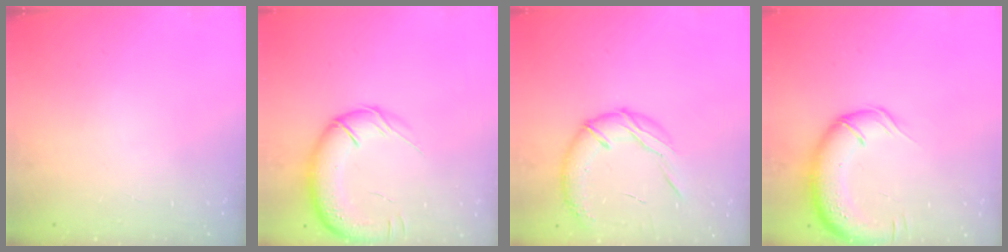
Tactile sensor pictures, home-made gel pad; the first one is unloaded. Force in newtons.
{"total": 15.8, "press": 15.3, "slide": 4.0}
{"total": 14.9, "press": 14.7, "slide": 2.3}
{"total": 14.0, "press": 13.7, "slide": 2.9}